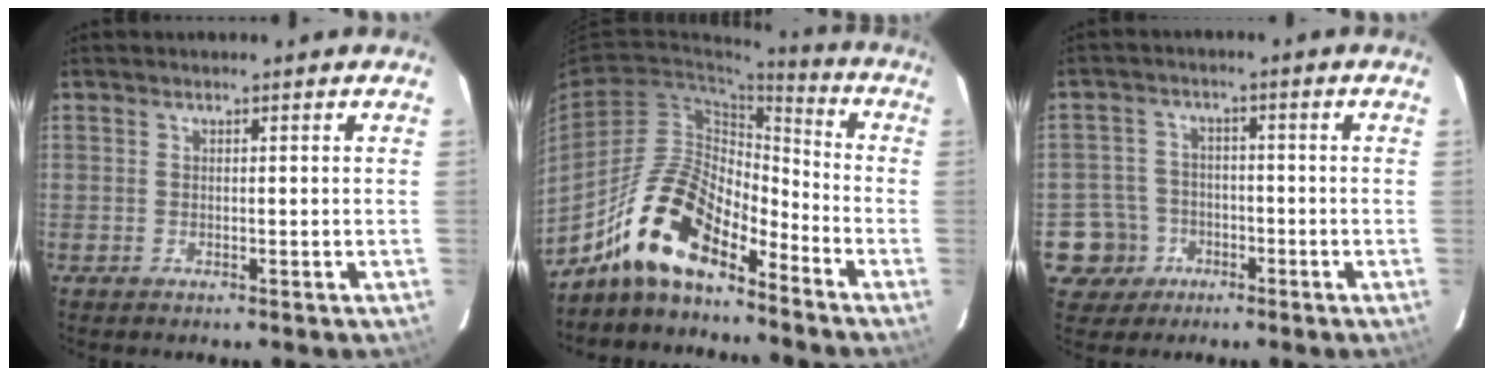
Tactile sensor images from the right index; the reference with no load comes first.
{"total": 14.9, "force": [-11.1, 5.0, 8.5], "torque": [-0.164, 0.008, -0.217]}
{"total": 6.7, "force": [-2.8, 6.1, 0.4], "torque": [-0.026, 0.026, -0.045]}